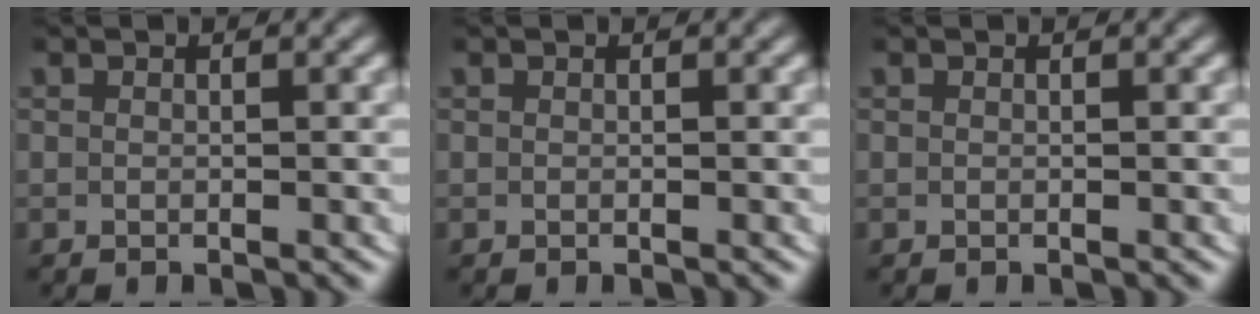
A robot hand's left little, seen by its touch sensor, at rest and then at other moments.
{"total": 0.0}
{"total": 0.0}